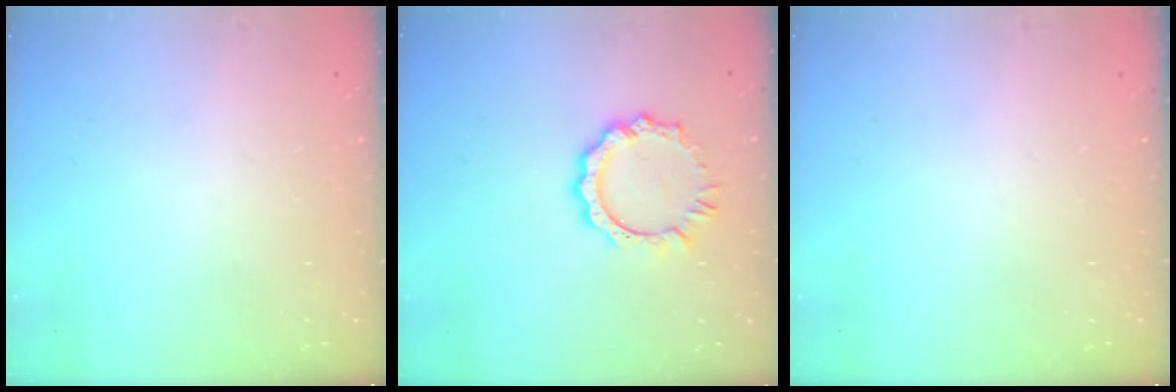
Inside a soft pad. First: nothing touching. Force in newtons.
{"total": 7.7, "press": 7.7, "slide": 0.7}
{"total": 0.0}